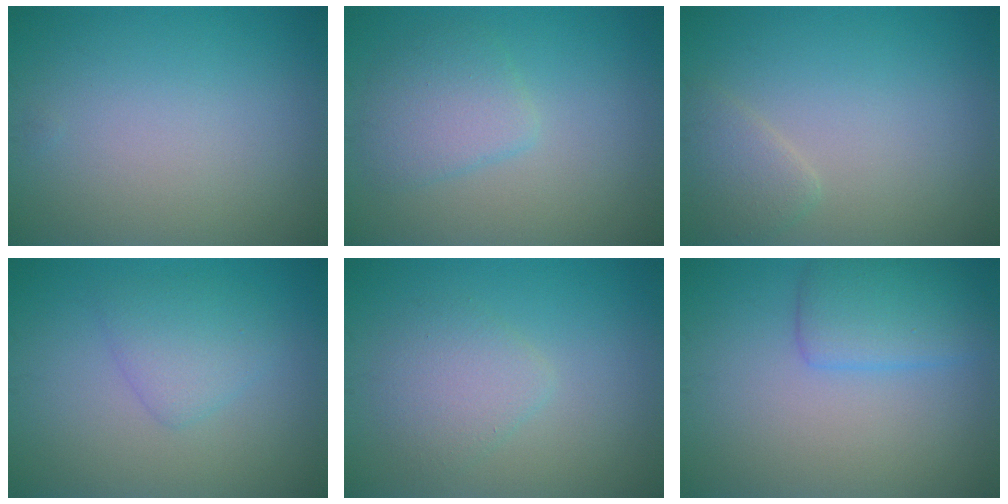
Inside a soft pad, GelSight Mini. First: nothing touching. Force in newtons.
{"total": 3.0, "press": 3.0, "slide": 0.2}
{"total": 1.8, "press": 1.8, "slide": 0.1}
{"total": 2.5, "press": 2.5, "slide": 0.1}
{"total": 2.5, "press": 2.5, "slide": 0.2}
{"total": 3.4, "press": 3.4, "slide": 0.1}